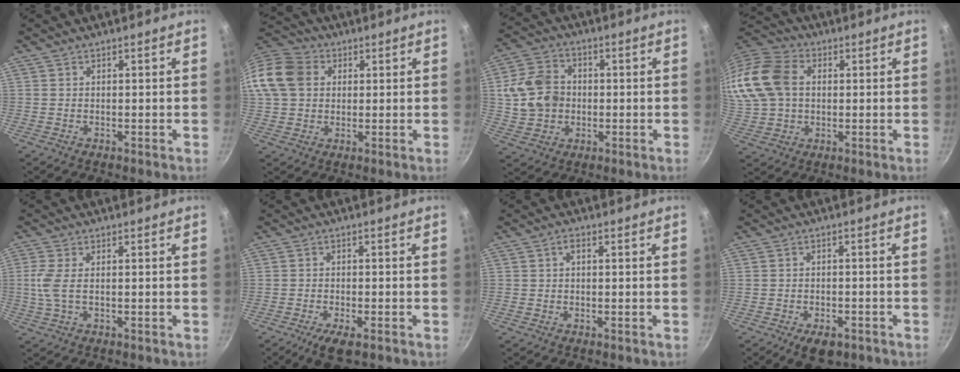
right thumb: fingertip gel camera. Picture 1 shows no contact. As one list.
[{"total": 16.3, "force": [3.3, 13.4, 8.7], "torque": [-0.184, 0.031, 0.047]}, {"total": 11.3, "force": [0.3, 9.3, 6.4], "torque": [-0.097, 0.014, 0.004]}, {"total": 19.5, "force": [3.1, 14.7, 12.3], "torque": [-0.274, 0.027, 0.051]}, {"total": 4.6, "force": [-0.1, 1.8, 4.3], "torque": [-0.109, 0.003, -0.006]}, {"total": 5.2, "force": [-2.9, 1.7, 3.9], "torque": [-0.077, 0.008, -0.052]}, {"total": 1.4, "force": [0.1, 0.9, 1.1], "torque": [-0.021, 0.006, -0.001]}, {"total": 6.3, "force": [-3.6, 3.4, 3.9], "torque": [-0.053, 0.018, -0.046]}]